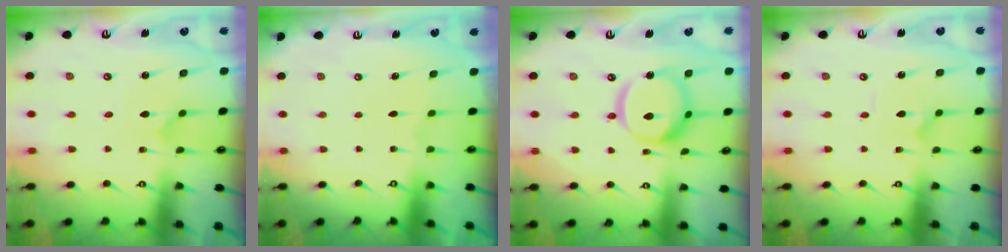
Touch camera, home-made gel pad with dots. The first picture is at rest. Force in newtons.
{"total": 0.0}
{"total": 14.1, "press": 14.0, "slide": 1.4}
{"total": 2.9, "press": 2.9, "slide": 0.0}